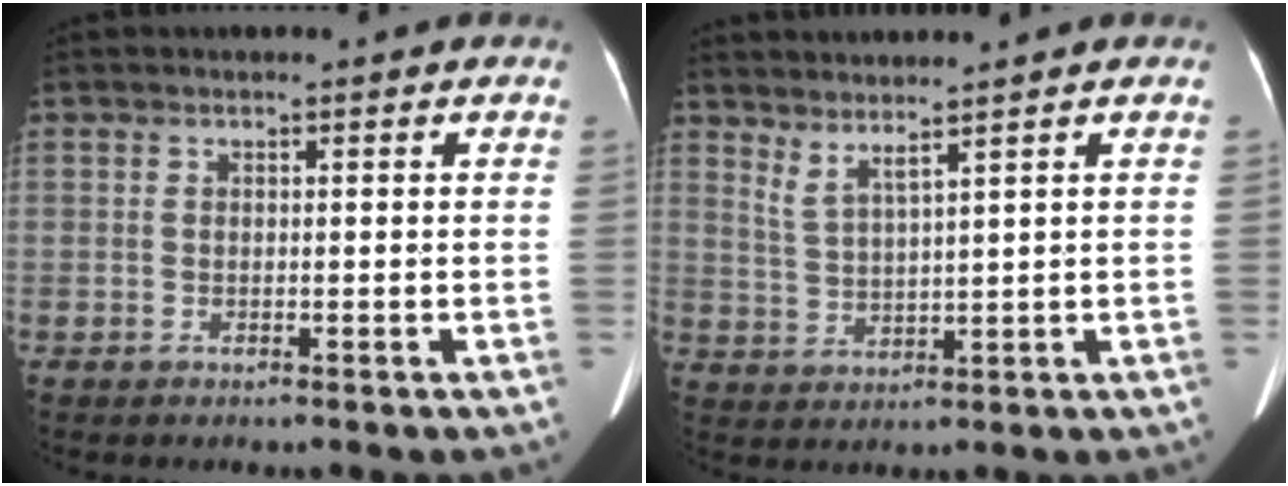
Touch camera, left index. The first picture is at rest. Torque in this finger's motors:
{"motor_torque": [-0.22, -0.31, 0.03, 0.01]}